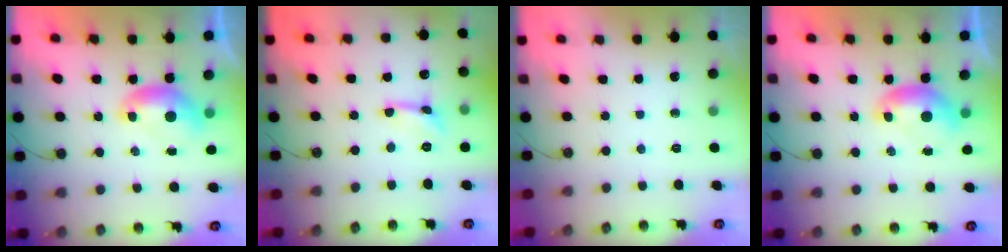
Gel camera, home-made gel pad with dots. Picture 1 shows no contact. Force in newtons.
{"total": 2.8, "press": 2.8, "slide": 0.4}
{"total": 0.0}
{"total": 0.0}